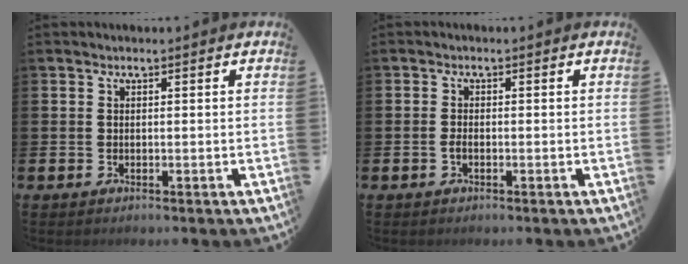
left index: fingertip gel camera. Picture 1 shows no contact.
{"total": 1.0, "force": [-0.5, 0.4, 0.8], "torque": [-0.018, 0.001, -0.010]}